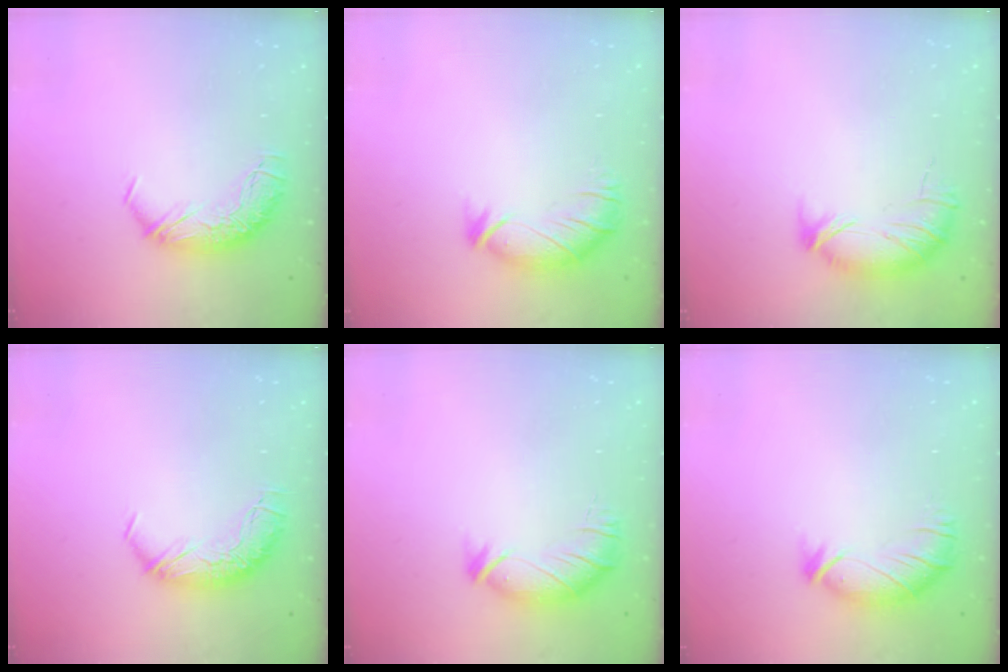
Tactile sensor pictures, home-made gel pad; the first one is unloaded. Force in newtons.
{"total": 2.9, "press": 2.3, "slide": 1.7}
{"total": 4.9, "press": 4.8, "slide": 1.0}
{"total": 0.0}
{"total": 3.2, "press": 2.5, "slide": 1.9}
{"total": 3.0, "press": 2.5, "slide": 1.6}